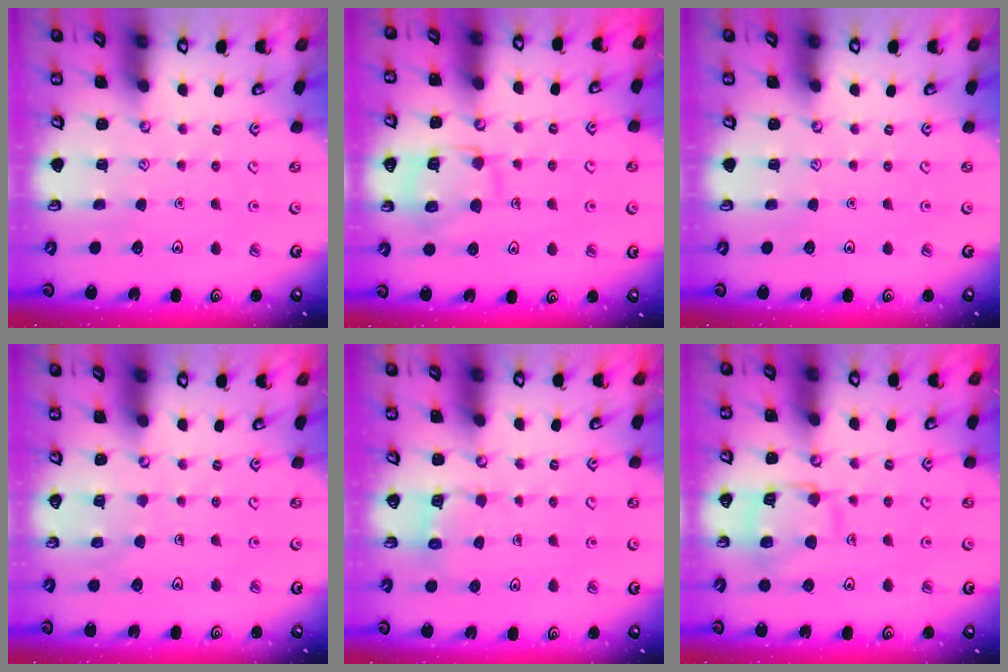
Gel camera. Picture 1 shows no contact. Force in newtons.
{"total": 12.7, "press": 12.7, "slide": 1.3}
{"total": 0.0}
{"total": 6.0, "press": 6.0, "slide": 0.5}
{"total": 5.3, "press": 5.2, "slide": 0.4}
{"total": 13.1, "press": 13.0, "slide": 1.4}